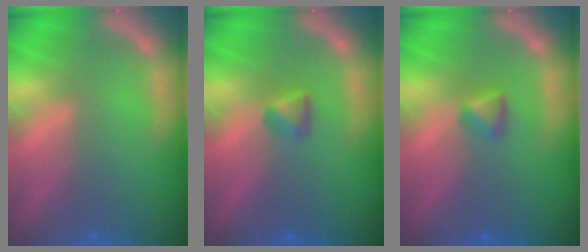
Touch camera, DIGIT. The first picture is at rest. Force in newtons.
{"total": 1.4}
{"total": 1.4}